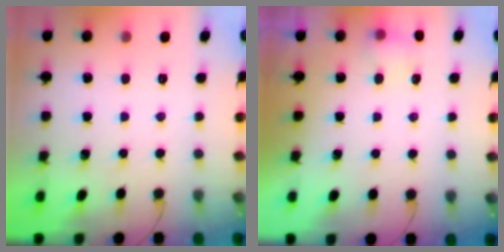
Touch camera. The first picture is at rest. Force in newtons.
{"total": 4.4, "press": 4.1, "slide": 1.4}